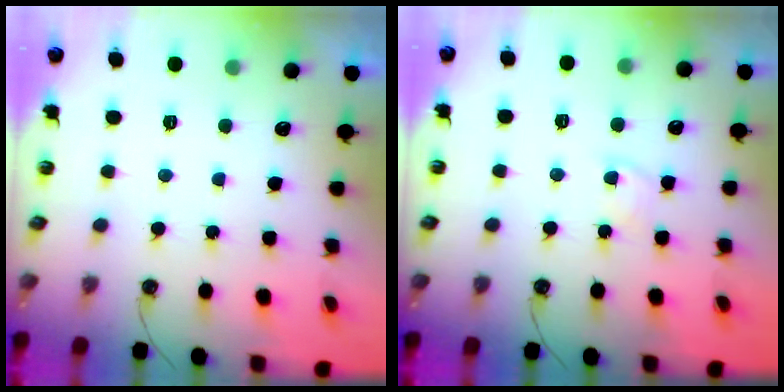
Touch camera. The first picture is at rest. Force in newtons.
{"total": 2.8, "press": 2.8, "slide": 0.4}